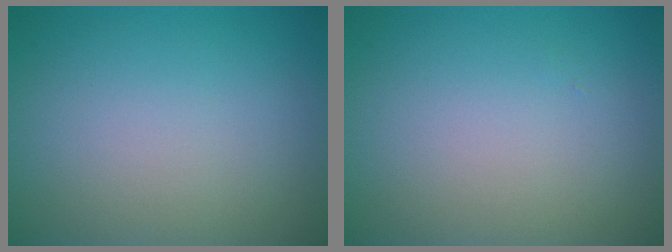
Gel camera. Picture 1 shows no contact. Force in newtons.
{"total": 0.0}